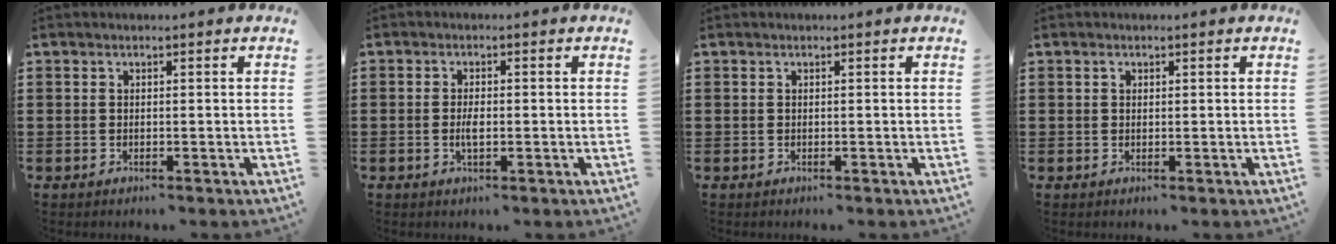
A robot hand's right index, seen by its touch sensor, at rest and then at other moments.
{"total": 2.3, "force": [-0.4, 0.9, 2.1], "torque": [-0.047, -0.002, -0.010]}
{"total": 0.0}
{"total": 0.6, "force": [0.2, 0.5, 0.3], "torque": [-0.007, 0.001, 0.005]}